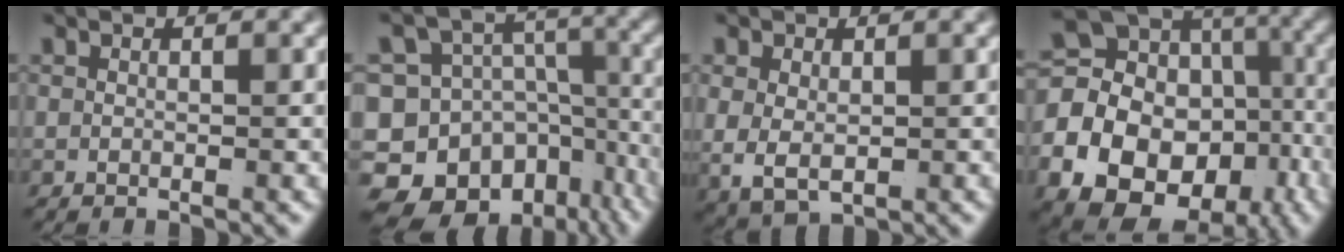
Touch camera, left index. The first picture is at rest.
{"total": 21.5, "force": [-8.0, 17.5, 9.6], "torque": [-0.214, -0.102, -0.110]}
{"total": 4.6, "force": [-0.2, 3.7, 2.7], "torque": [-0.080, -0.028, 0.014]}
{"total": 20.3, "force": [-3.7, 17.5, 9.5], "torque": [-0.221, -0.070, -0.052]}